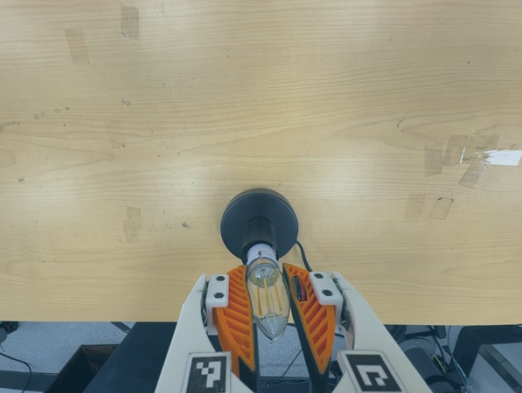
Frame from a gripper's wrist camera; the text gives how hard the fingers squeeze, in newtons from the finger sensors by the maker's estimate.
{"total": 13.0, "left": 12.3, "right": 13.7}